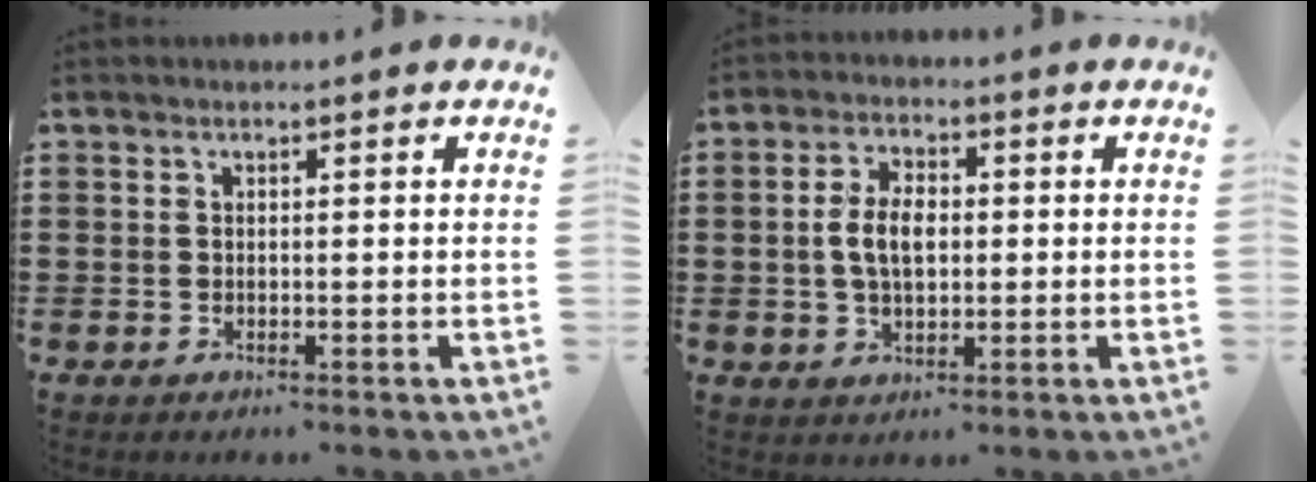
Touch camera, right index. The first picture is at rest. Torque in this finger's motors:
{"motor_torque": [0.34, 0.23, 0.22, 0.08]}